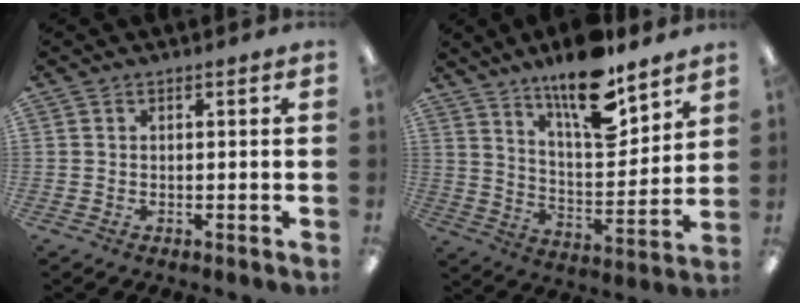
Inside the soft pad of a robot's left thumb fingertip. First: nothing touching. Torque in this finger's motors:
{"motor_torque": [1.40, 0.52, 1.42, -1.35, 0.10]}